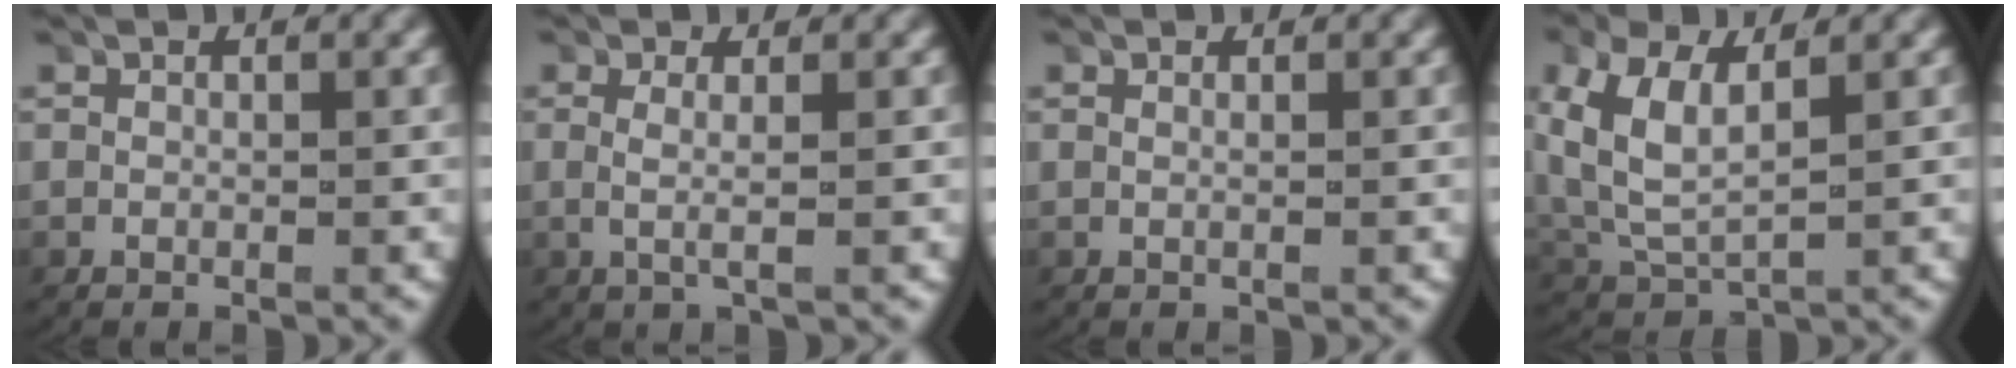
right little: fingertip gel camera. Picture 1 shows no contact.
{"total": 2.0, "force": [0.2, 0.1, 2.0], "torque": [-0.051, -0.008, 0.008]}
{"total": 0.6, "force": [0.1, -0.4, 0.4], "torque": [-0.012, -0.005, 0.004]}
{"total": 5.5, "force": [1.3, 3.7, 3.9], "torque": [-0.115, -0.020, 0.041]}